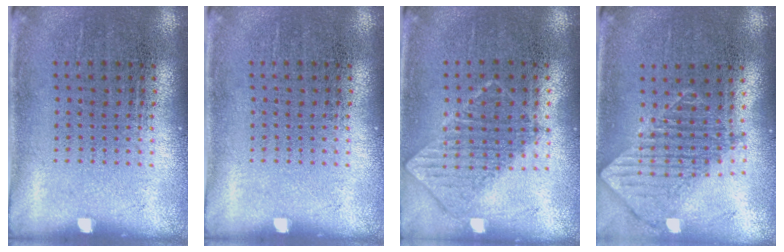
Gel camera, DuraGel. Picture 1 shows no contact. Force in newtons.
{"total": 0.0}
{"total": 0.7, "press": 0.7, "slide": 0.1}
{"total": 1.2, "press": 1.1, "slide": 0.6}